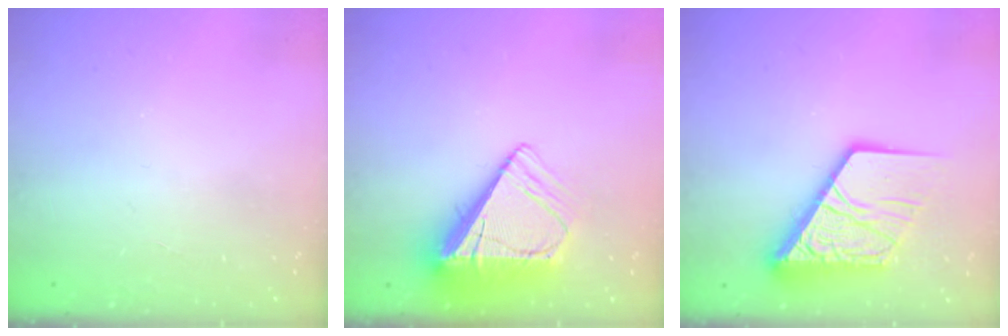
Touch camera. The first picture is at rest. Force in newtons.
{"total": 12.3, "press": 12.2, "slide": 1.5}
{"total": 15.5, "press": 15.4, "slide": 1.9}